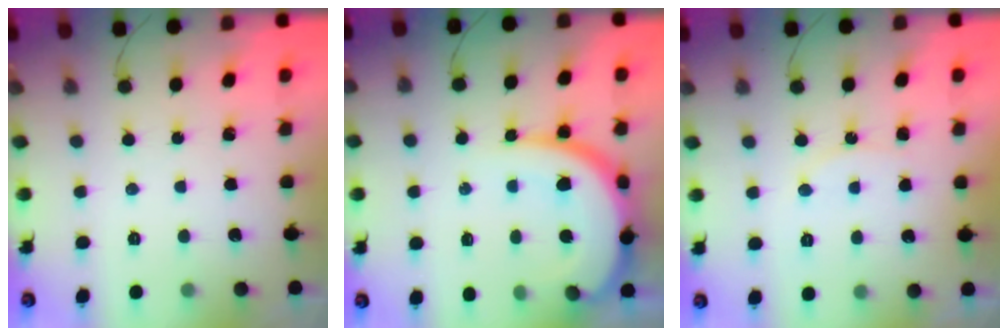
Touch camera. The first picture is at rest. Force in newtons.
{"total": 13.2, "press": 13.1, "slide": 1.5}
{"total": 7.0, "press": 7.0, "slide": 0.6}